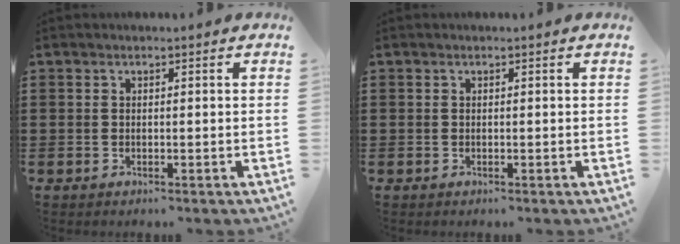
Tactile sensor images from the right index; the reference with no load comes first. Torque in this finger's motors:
{"motor_torque": [0.09, 0.08, 0.00, 0.00]}